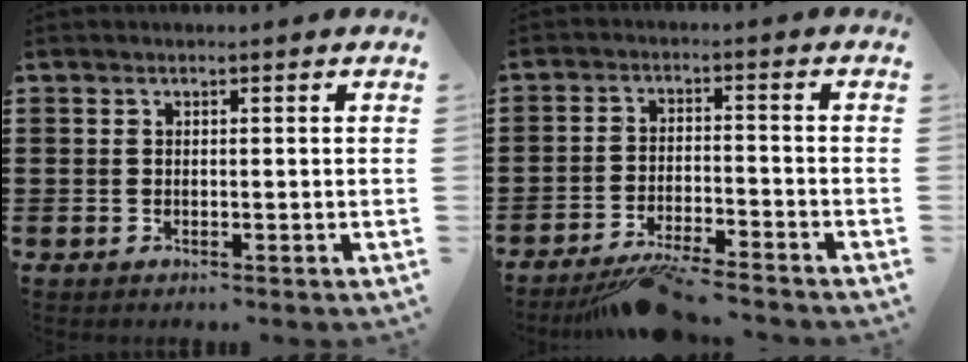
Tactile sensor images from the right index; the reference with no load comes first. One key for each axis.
{"total": 5.5, "fx": -5.1, "fy": 0.1, "fz": 2.2, "tx": -0.042, "ty": -0.007, "tz": -0.096}